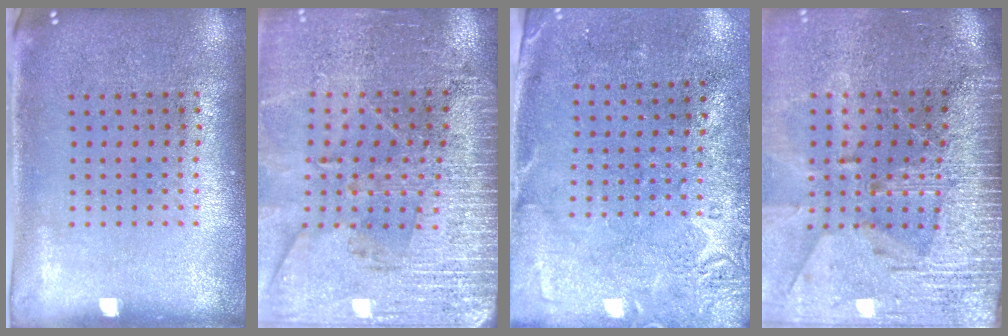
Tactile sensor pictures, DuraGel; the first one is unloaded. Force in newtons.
{"total": 3.0, "press": 3.0, "slide": 0.2}
{"total": 2.7, "press": 2.2, "slide": 1.7}
{"total": 4.0, "press": 3.5, "slide": 2.0}